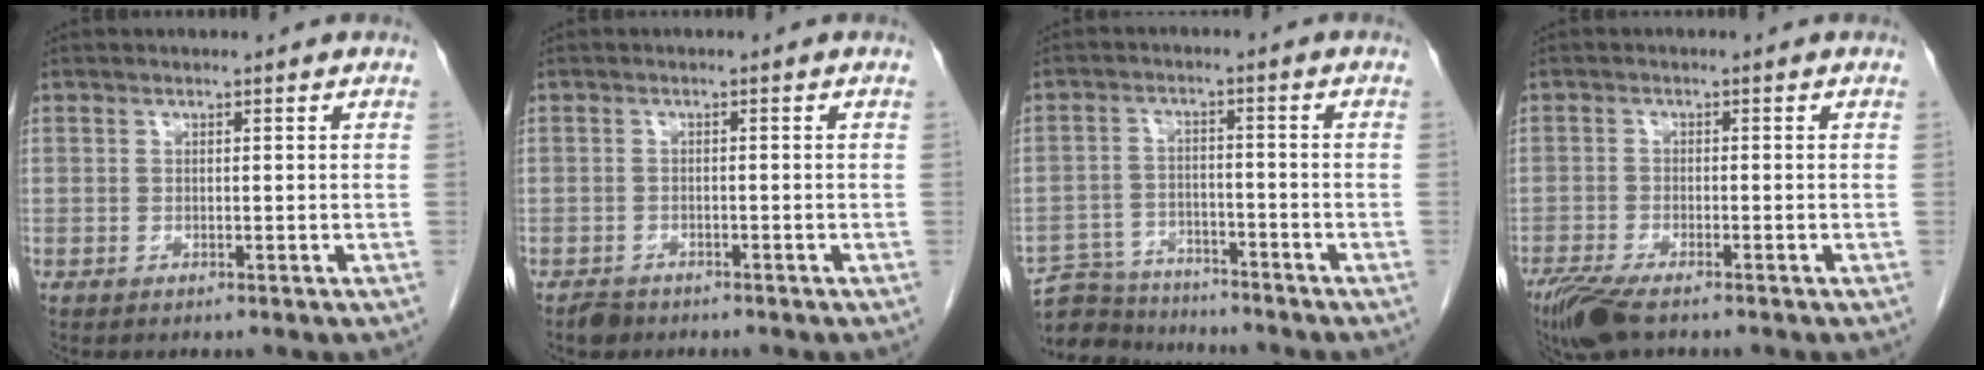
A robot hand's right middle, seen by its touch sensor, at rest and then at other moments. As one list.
[{"total": 2.0, "force": [-1.6, 1.1, 0.5], "torque": [-0.015, 0.001, -0.024]}, {"total": 7.3, "force": [-6.9, 2.3, 0.6], "torque": [-0.010, 0.008, -0.116]}, {"total": 6.4, "force": [-4.8, 1.5, 4.1], "torque": [-0.080, -0.016, -0.086]}]